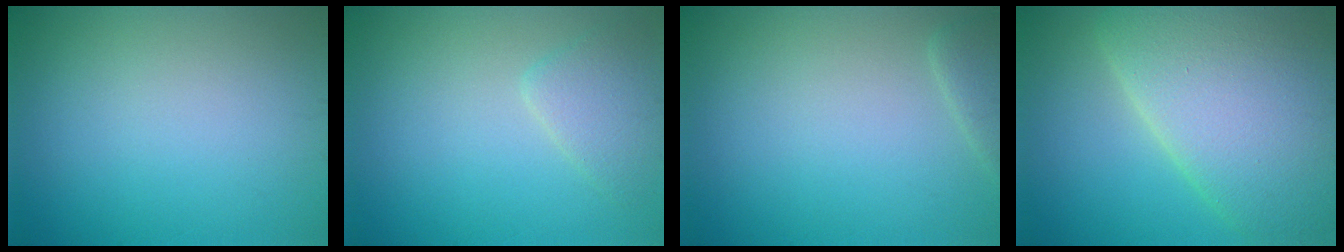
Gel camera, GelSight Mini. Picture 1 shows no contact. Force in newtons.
{"total": 2.4, "press": 2.4, "slide": 0.2}
{"total": 1.5, "press": 1.5, "slide": 0.1}
{"total": 11.4, "press": 11.4, "slide": 0.5}